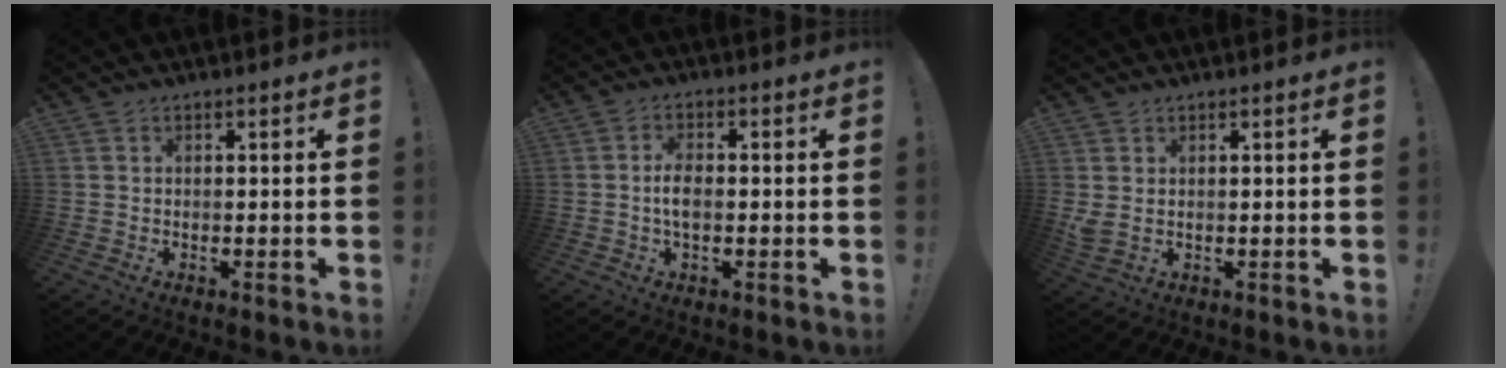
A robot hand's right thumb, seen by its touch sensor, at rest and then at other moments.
{"total": 4.9, "force": [-0.7, 2.5, 4.1], "torque": [-0.073, 0.007, -0.013]}
{"total": 2.6, "force": [1.1, 1.2, 2.1], "torque": [-0.025, -0.010, 0.019]}